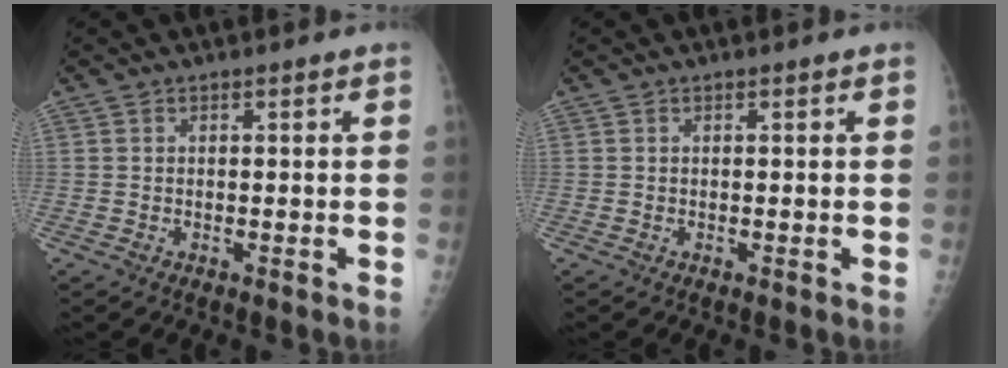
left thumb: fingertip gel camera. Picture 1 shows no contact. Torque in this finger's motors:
{"motor_torque": [-0.05, 0.13, 0.11, 0.06, 0.01]}